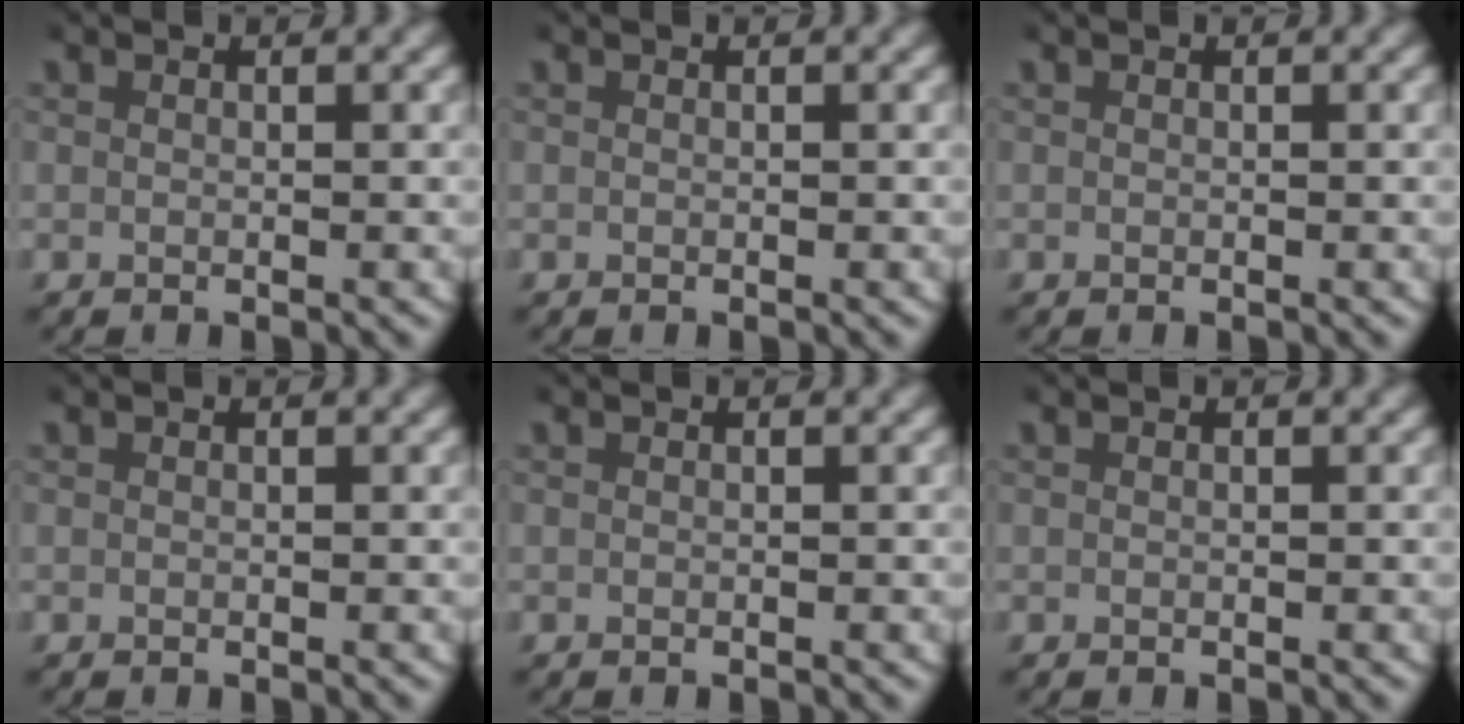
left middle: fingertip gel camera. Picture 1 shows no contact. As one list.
[{"total": 0.0}, {"total": 0.0}, {"total": 0.0}, {"total": 0.0}, {"total": 0.0}]